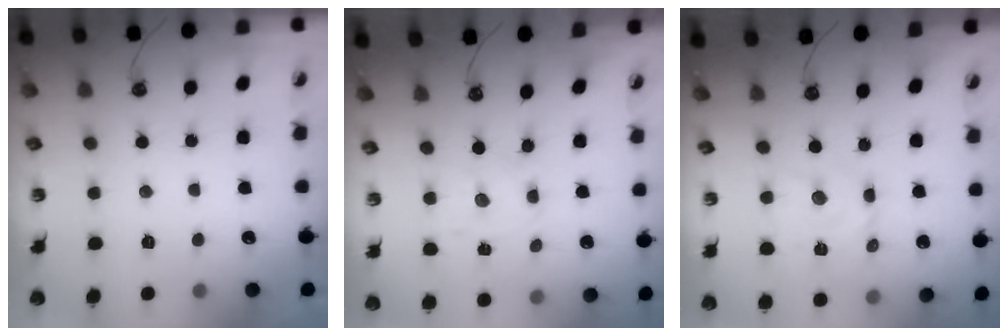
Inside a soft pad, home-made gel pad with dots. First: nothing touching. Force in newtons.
{"total": 1.8, "press": 1.8, "slide": 0.2}
{"total": 7.5, "press": 7.4, "slide": 1.3}